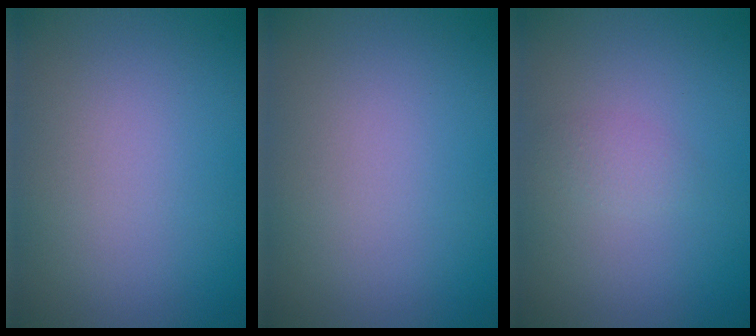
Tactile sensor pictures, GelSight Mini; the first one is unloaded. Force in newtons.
{"total": 0.0}
{"total": 1.0, "press": 1.0, "slide": 0.1}